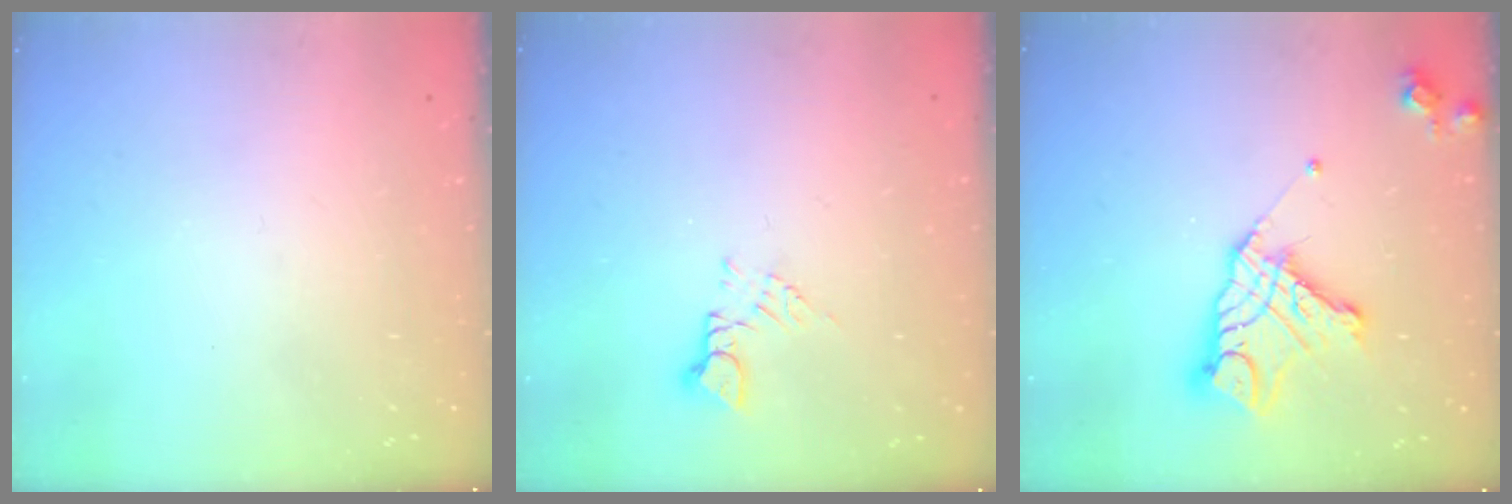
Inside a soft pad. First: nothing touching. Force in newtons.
{"total": 3.2, "press": 3.2, "slide": 0.4}
{"total": 14.6, "press": 14.5, "slide": 1.3}